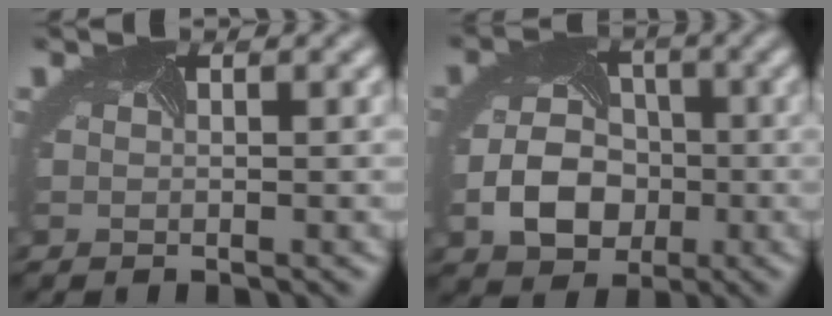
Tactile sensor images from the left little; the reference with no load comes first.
{"total": 5.1, "force": [-1.6, 4.1, 2.7], "torque": [-0.066, -0.009, -0.021]}